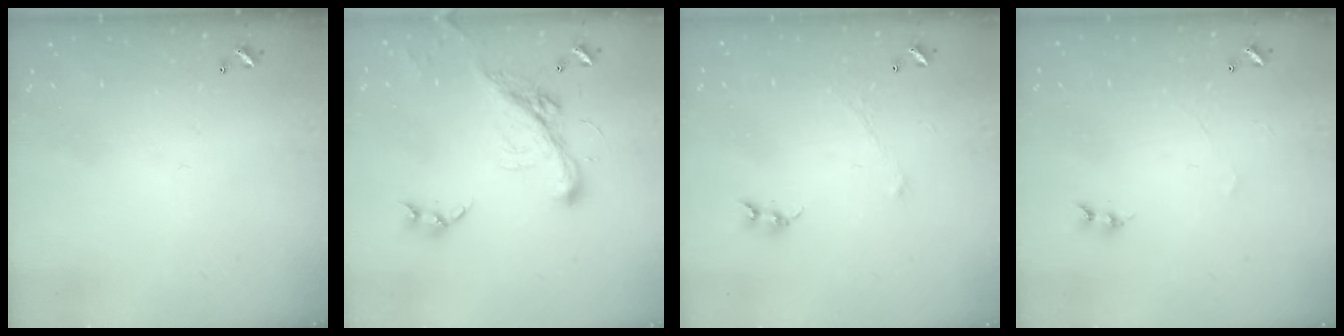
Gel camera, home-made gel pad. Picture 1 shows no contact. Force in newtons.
{"total": 5.5, "press": 5.3, "slide": 1.5}
{"total": 0.0}
{"total": 0.0}